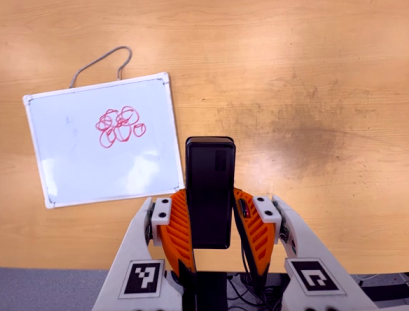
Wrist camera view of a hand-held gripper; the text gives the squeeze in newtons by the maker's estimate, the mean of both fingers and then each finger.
{"total": 4.3, "left": 2.9, "right": 5.7}